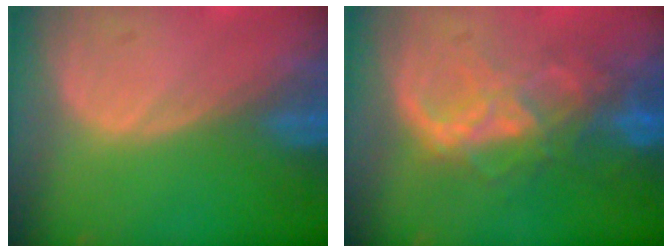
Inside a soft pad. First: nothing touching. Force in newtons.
{"total": 8.8, "press": 7.5, "slide": 4.7}